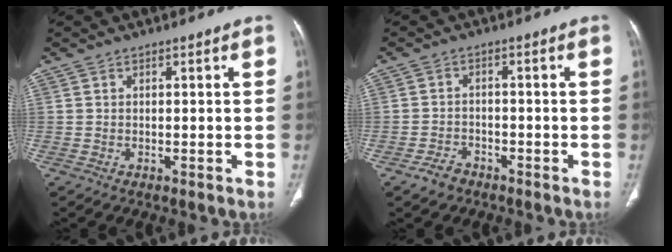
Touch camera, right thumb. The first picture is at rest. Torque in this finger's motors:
{"motor_torque": [0.18, 0.21, -0.13, 0.04, 0.03]}